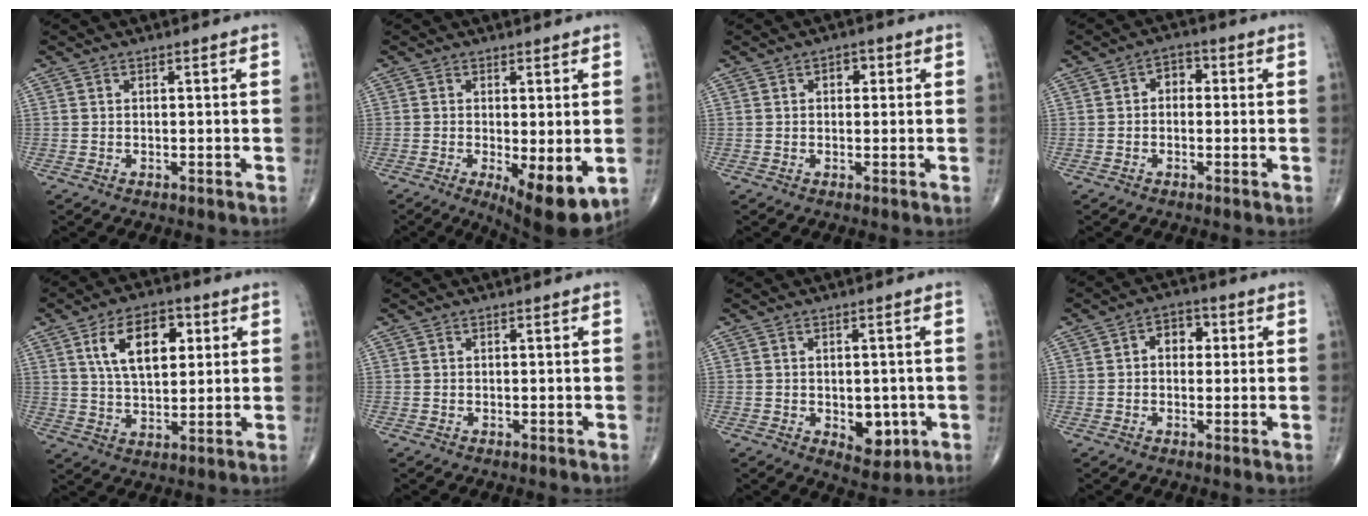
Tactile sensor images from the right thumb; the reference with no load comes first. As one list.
[{"total": 9.9, "force": [-2.4, 3.1, 9.1], "torque": [-0.129, -0.025, -0.029]}, {"total": 2.3, "force": [0.6, 1.7, 1.5], "torque": [-0.003, 0.003, 0.003]}, {"total": 3.5, "force": [0.1, 2.6, 2.3], "torque": [-0.009, 0.013, -0.011]}, {"total": 12.4, "force": [4.0, 6.8, 9.5], "torque": [-0.133, -0.007, 0.069]}, {"total": 0.0}, {"total": 6.2, "force": [-1.5, 3.8, 4.7], "torque": [-0.031, -0.006, -0.009]}, {"total": 5.0, "force": [0.8, 3.6, 3.4], "torque": [-0.022, 0.010, 0.002]}]